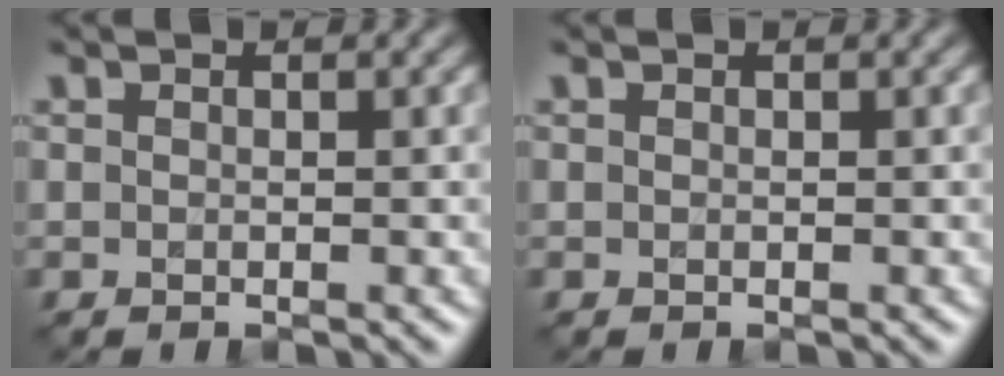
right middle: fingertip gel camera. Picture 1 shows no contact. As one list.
[{"total": 0.0}]